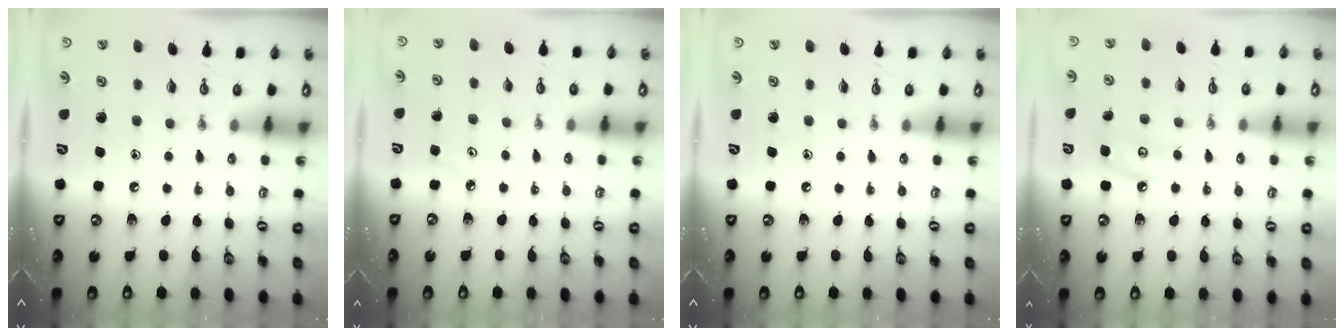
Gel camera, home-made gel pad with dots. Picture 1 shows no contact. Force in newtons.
{"total": 3.2, "press": 3.2, "slide": 0.3}
{"total": 0.0}
{"total": 6.0, "press": 6.0, "slide": 0.5}